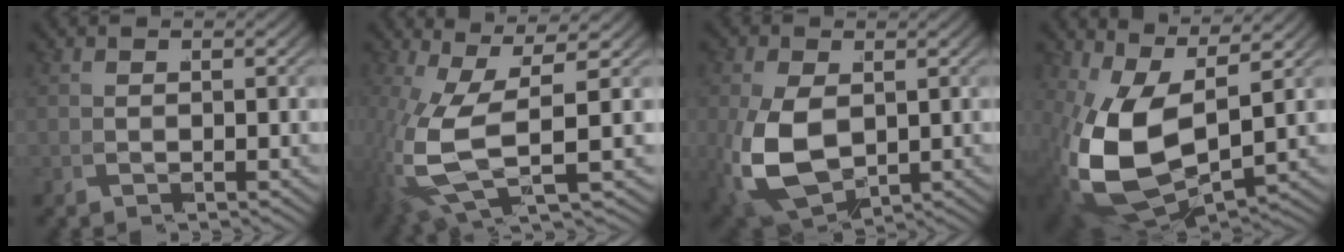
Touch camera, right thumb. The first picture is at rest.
{"total": 8.8, "force": [1.2, 3.5, 7.9], "torque": [-0.183, -0.034, 0.043]}
{"total": 9.6, "force": [-1.4, 6.8, 6.7], "torque": [-0.183, -0.058, 0.014]}
{"total": 12.8, "force": [-0.5, 8.2, 9.9], "torque": [-0.250, -0.068, 0.029]}